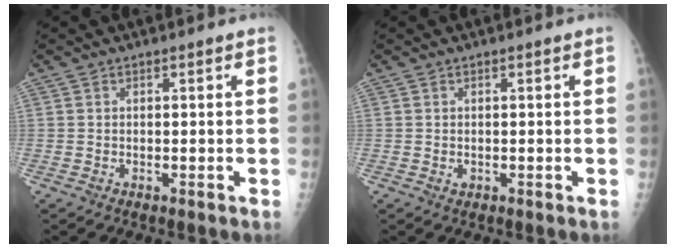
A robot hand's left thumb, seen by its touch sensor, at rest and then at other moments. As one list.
[{"total": 0.6, "force": [-0.1, 0.4, 0.3], "torque": [0.002, 0.000, 0.001]}]